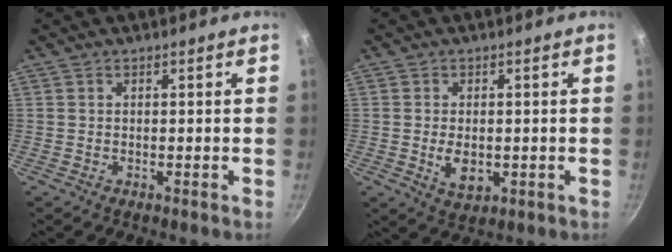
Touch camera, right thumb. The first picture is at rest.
{"total": 4.3, "force": [-0.6, 2.6, 3.3], "torque": [-0.053, -0.009, -0.002]}